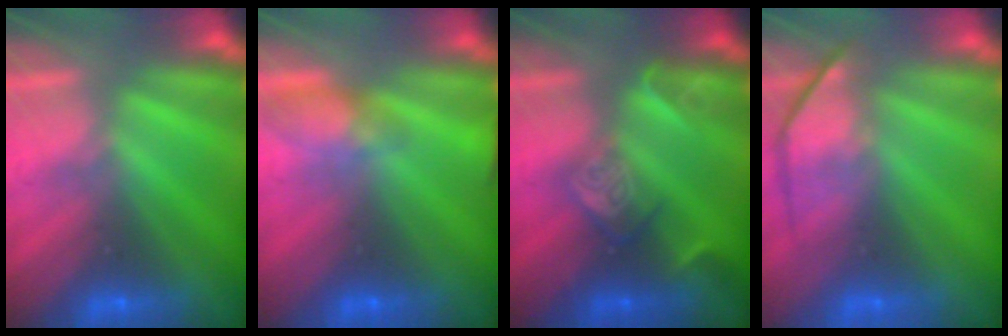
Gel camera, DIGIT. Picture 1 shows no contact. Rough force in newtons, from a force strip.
{"total": 4.9}
{"total": 2.4}
{"total": 4.4}